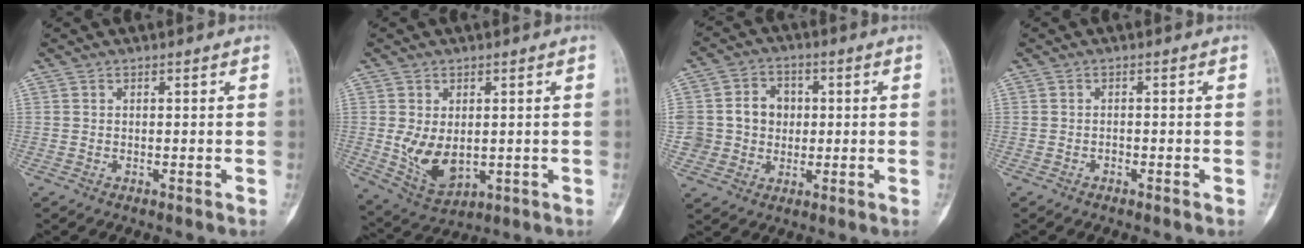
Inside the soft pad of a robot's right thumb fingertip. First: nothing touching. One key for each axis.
{"total": 8.5, "fx": -0.2, "fy": 5.5, "fz": 6.5, "tx": -0.104, "ty": -0.013, "tz": 0.017}
{"total": 10.1, "fx": 0.8, "fy": 9.2, "fz": 4.2, "tx": -0.040, "ty": 0.014, "tz": 0.017}
{"total": 0.6, "fx": -0.4, "fy": 0.3, "fz": 0.2, "tx": -0.002, "ty": 0.002, "tz": -0.010}